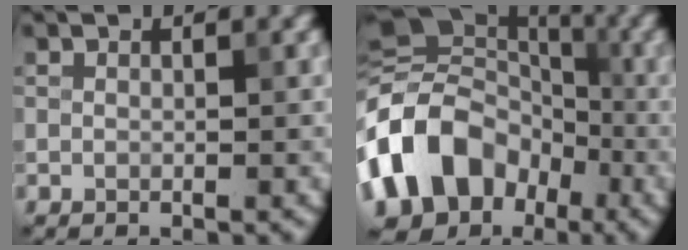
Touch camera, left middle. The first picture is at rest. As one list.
[{"total": 13.5, "force": [-4.7, 10.5, 7.1], "torque": [-0.145, -0.008, -0.091]}]